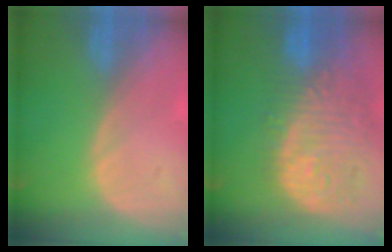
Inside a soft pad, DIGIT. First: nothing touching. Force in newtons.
{"total": 13.7, "press": 11.4, "slide": 7.6}